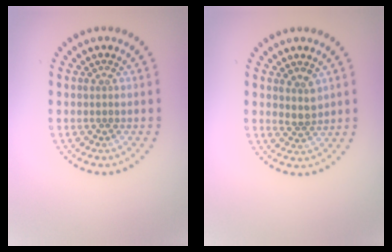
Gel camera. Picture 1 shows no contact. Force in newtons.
{"total": 1.8, "press": 1.4, "slide": 1.1}